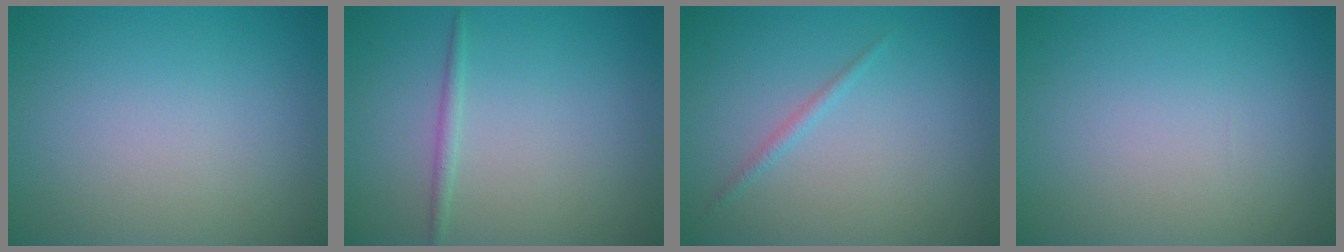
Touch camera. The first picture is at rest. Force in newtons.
{"total": 1.0, "press": 1.0, "slide": 0.0}
{"total": 0.8, "press": 0.8, "slide": 0.1}
{"total": 0.0}